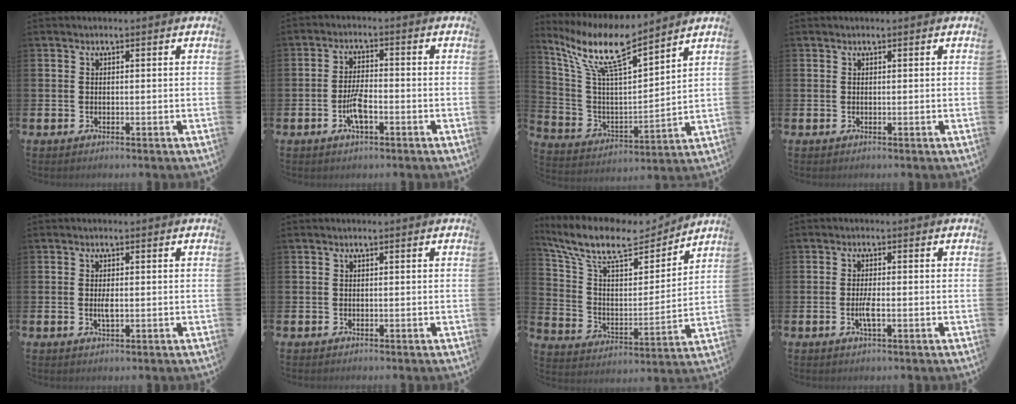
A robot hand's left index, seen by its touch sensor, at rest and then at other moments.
{"total": 4.3, "force": [-1.5, 1.4, 3.8], "torque": [-0.086, 0.004, -0.029]}
{"total": 11.3, "force": [9.1, 1.9, 6.3], "torque": [-0.161, -0.047, 0.156]}
{"total": 0.0}
{"total": 1.6, "force": [0.1, 0.5, 1.6], "torque": [-0.031, 0.001, 0.000]}
{"total": 0.0}
{"total": 11.3, "force": [9.6, 3.6, 4.7], "torque": [-0.135, -0.060, 0.165]}
{"total": 2.1, "force": [-0.5, 0.4, 2.0], "torque": [-0.038, 0.000, -0.009]}